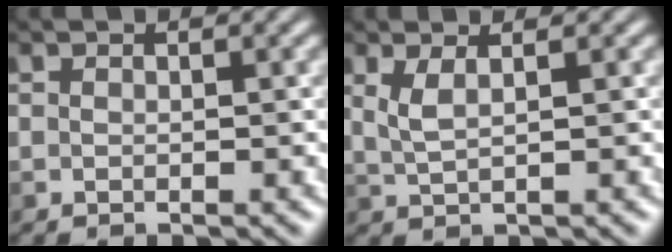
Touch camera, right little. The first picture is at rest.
{"total": 2.1, "force": [0.2, 0.6, 2.0], "torque": [-0.053, 0.000, 0.006]}